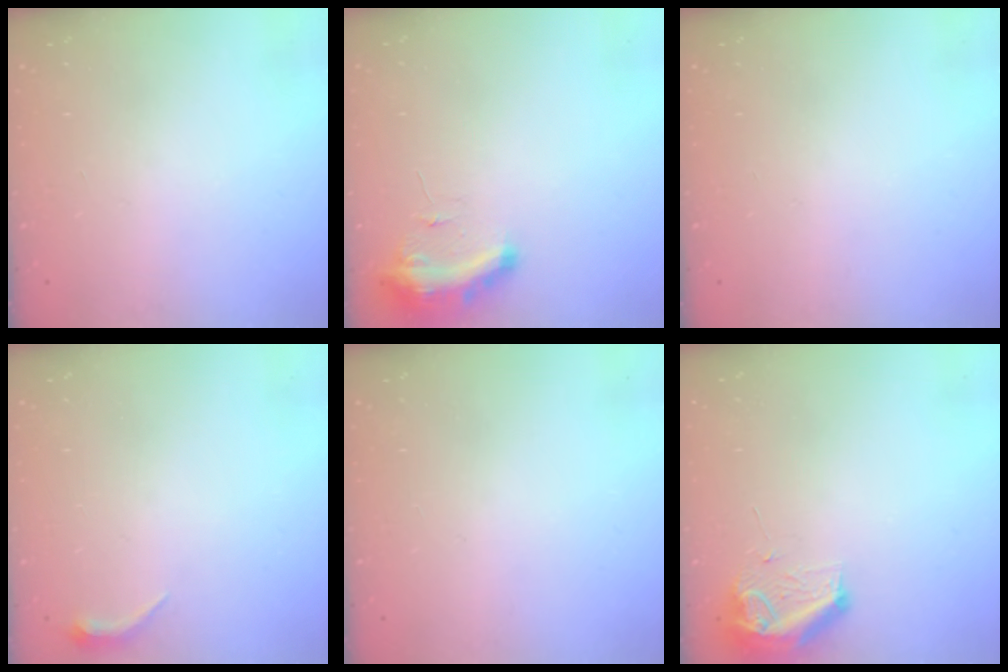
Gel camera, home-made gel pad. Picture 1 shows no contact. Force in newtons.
{"total": 9.4, "press": 9.3, "slide": 1.3}
{"total": 0.0}
{"total": 3.5, "press": 3.4, "slide": 0.7}
{"total": 0.0}
{"total": 8.7, "press": 8.6, "slide": 1.0}